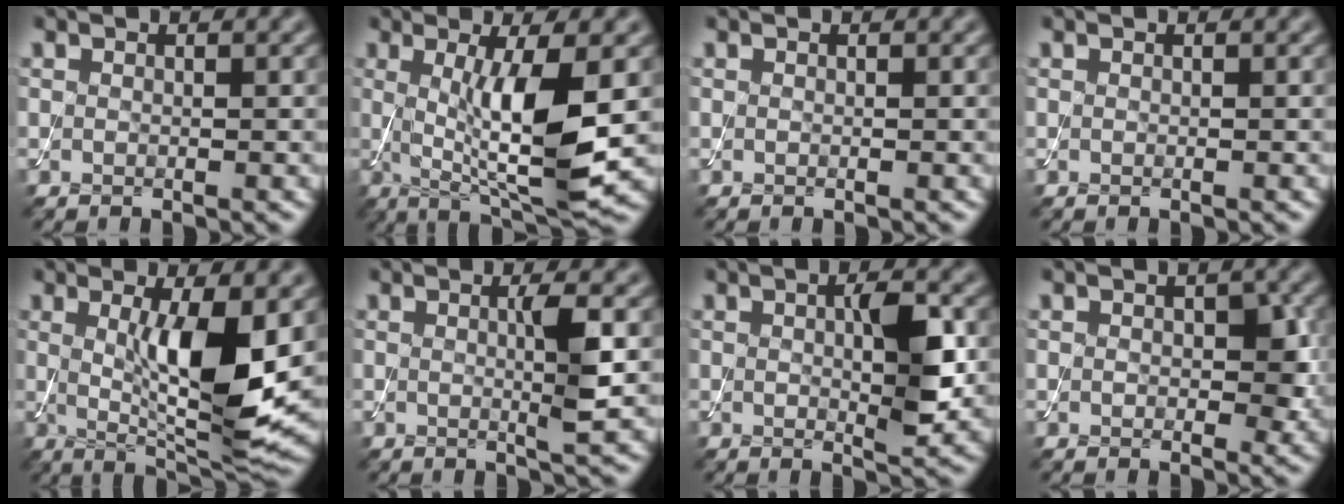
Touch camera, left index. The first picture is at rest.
{"total": 8.1, "force": [0.3, 1.6, 7.9], "torque": [-0.129, -0.016, 0.015]}
{"total": 0.0}
{"total": 0.0}
{"total": 9.1, "force": [0.8, 2.2, 8.8], "torque": [-0.139, -0.023, 0.023]}
{"total": 3.1, "force": [0.1, 0.3, 3.1], "torque": [-0.053, -0.005, -0.001]}
{"total": 4.2, "force": [0.4, 1.1, 4.0], "torque": [-0.067, -0.001, 0.007]}
{"total": 2.9, "force": [0.2, 1.7, 2.3], "torque": [-0.030, -0.002, 0.002]}